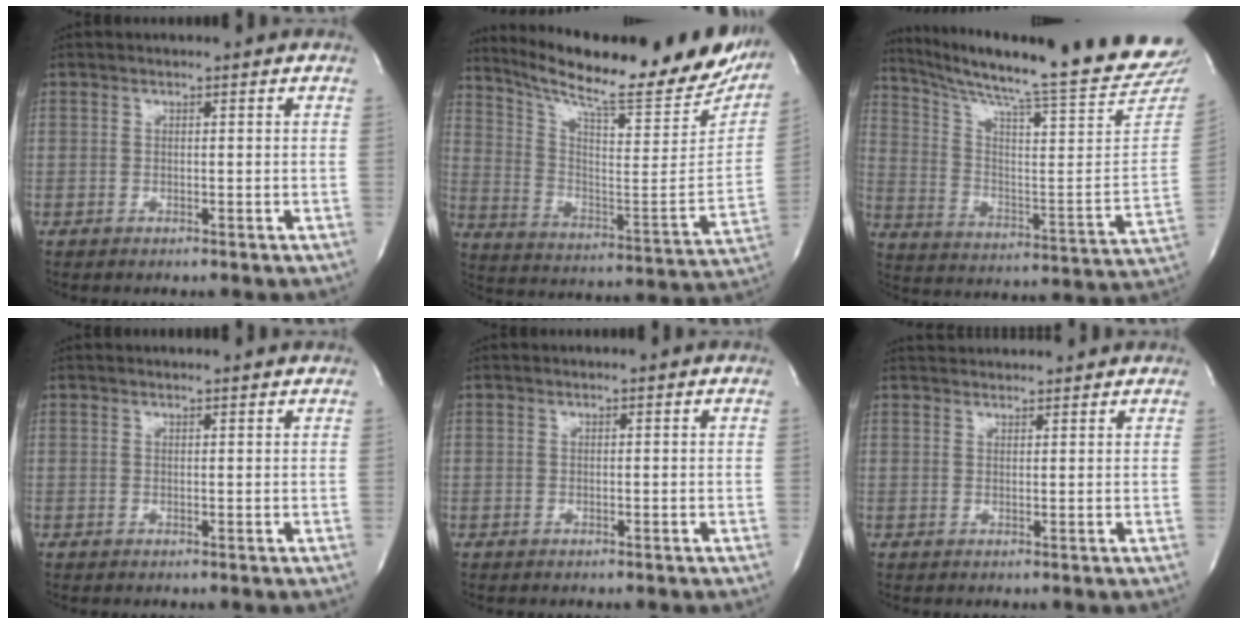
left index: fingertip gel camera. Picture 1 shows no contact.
{"total": 27.0, "force": [23.0, 3.4, 13.7], "torque": [-0.217, -0.066, 0.307]}
{"total": 24.5, "force": [22.3, -0.4, 10.1], "torque": [-0.163, -0.105, 0.309]}
{"total": 2.2, "force": [2.2, 0.1, 0.3], "torque": [-0.010, 0.004, 0.021]}
{"total": 0.0}
{"total": 5.4, "force": [5.3, 0.8, 0.8], "torque": [-0.012, 0.030, 0.071]}